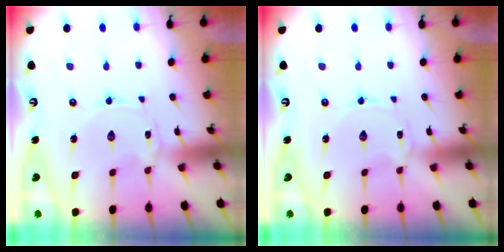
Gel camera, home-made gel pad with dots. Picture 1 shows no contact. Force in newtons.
{"total": 0.0}